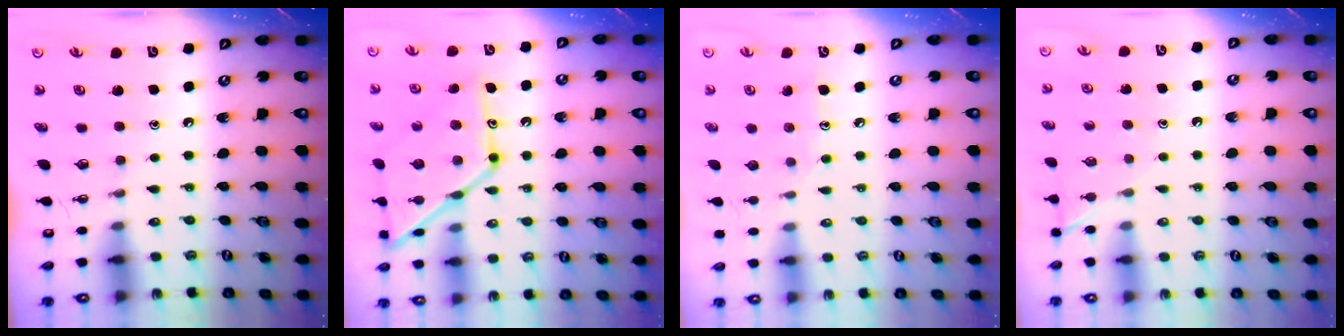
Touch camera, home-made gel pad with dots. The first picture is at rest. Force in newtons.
{"total": 17.0, "press": 16.9, "slide": 1.4}
{"total": 6.2, "press": 6.1, "slide": 0.4}
{"total": 6.4, "press": 6.4, "slide": 0.3}